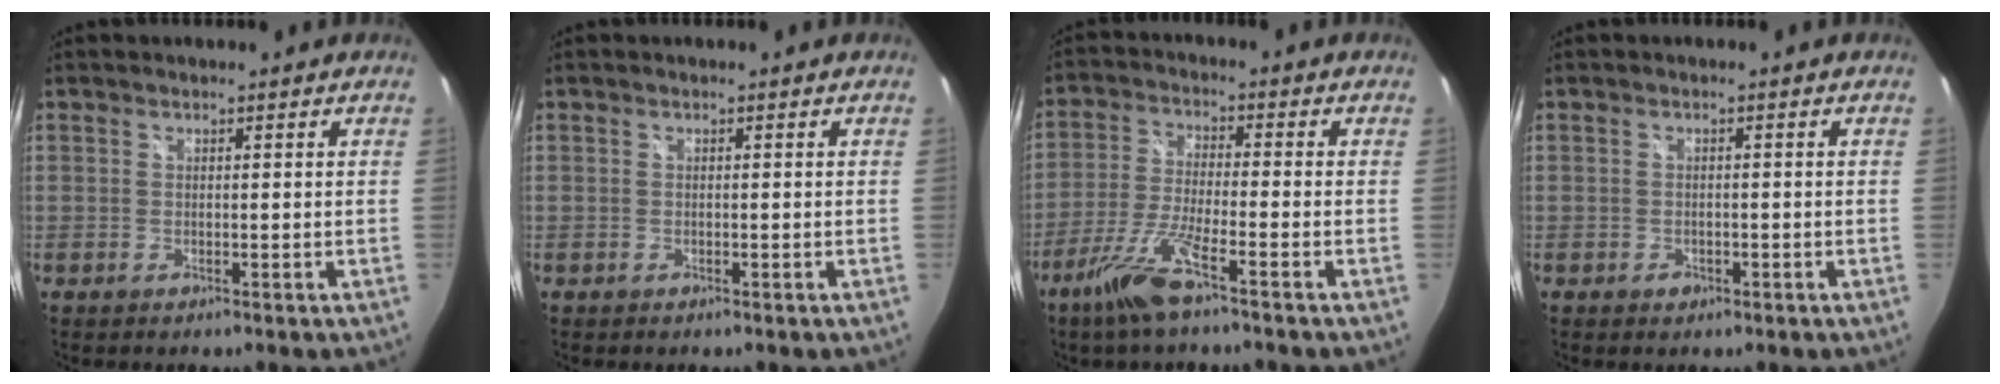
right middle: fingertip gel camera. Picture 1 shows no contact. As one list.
[{"total": 0.0}, {"total": 9.0, "force": [-6.0, 0.5, 6.8], "torque": [-0.150, -0.012, -0.116]}, {"total": 1.5, "force": [-0.8, 1.1, 0.5], "torque": [-0.010, -0.003, -0.012]}]